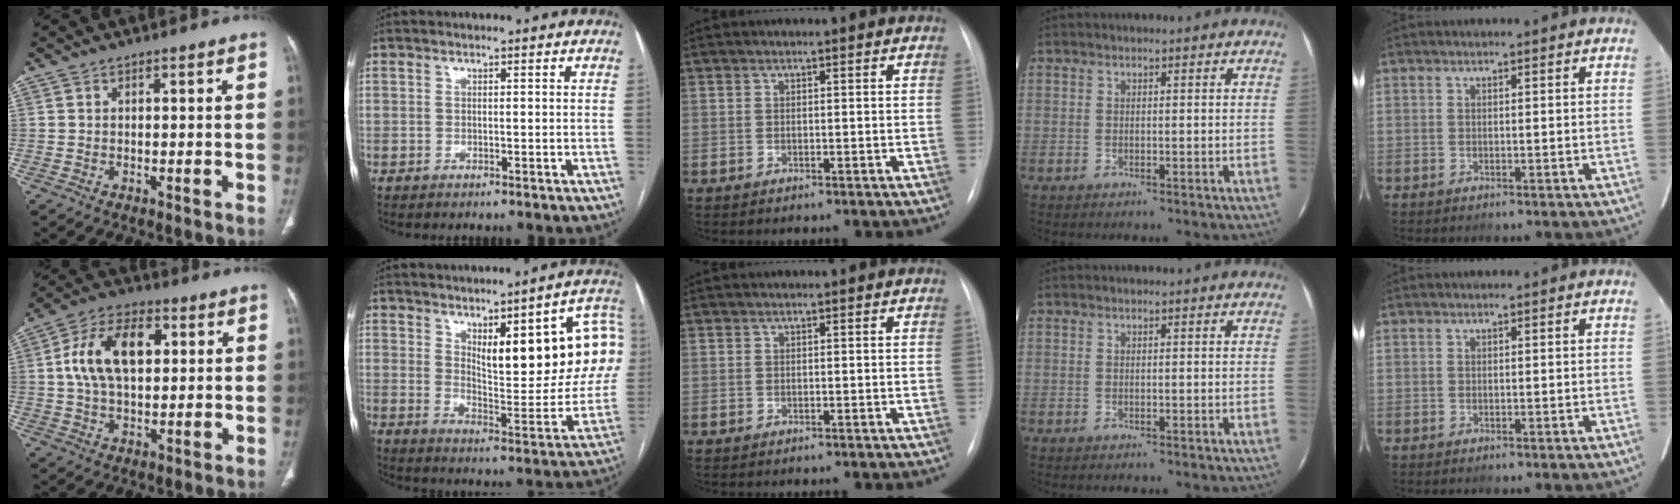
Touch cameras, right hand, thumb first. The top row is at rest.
{"thumb": {"total": 13.7, "force": [2.6, 8.0, 10.8], "torque": [-0.187, 0.016, 0.043]}, "index": {"total": 18.9, "force": [5.8, 5.5, 17.1], "torque": [-0.223, -0.001, 0.083]}}